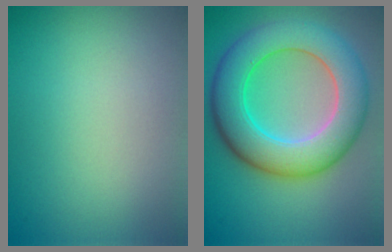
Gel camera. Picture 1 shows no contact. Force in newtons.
{"total": 9.3, "press": 9.3, "slide": 0.5}